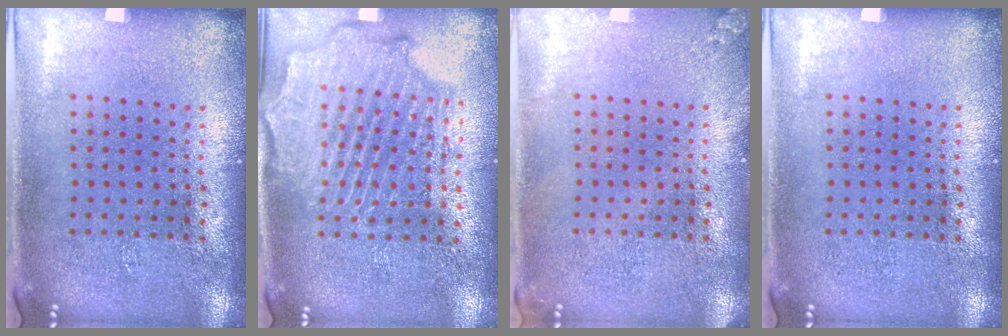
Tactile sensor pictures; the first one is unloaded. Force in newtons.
{"total": 2.2, "press": 2.1, "slide": 0.5}
{"total": 1.0, "press": 1.0, "slide": 0.1}
{"total": 0.0}